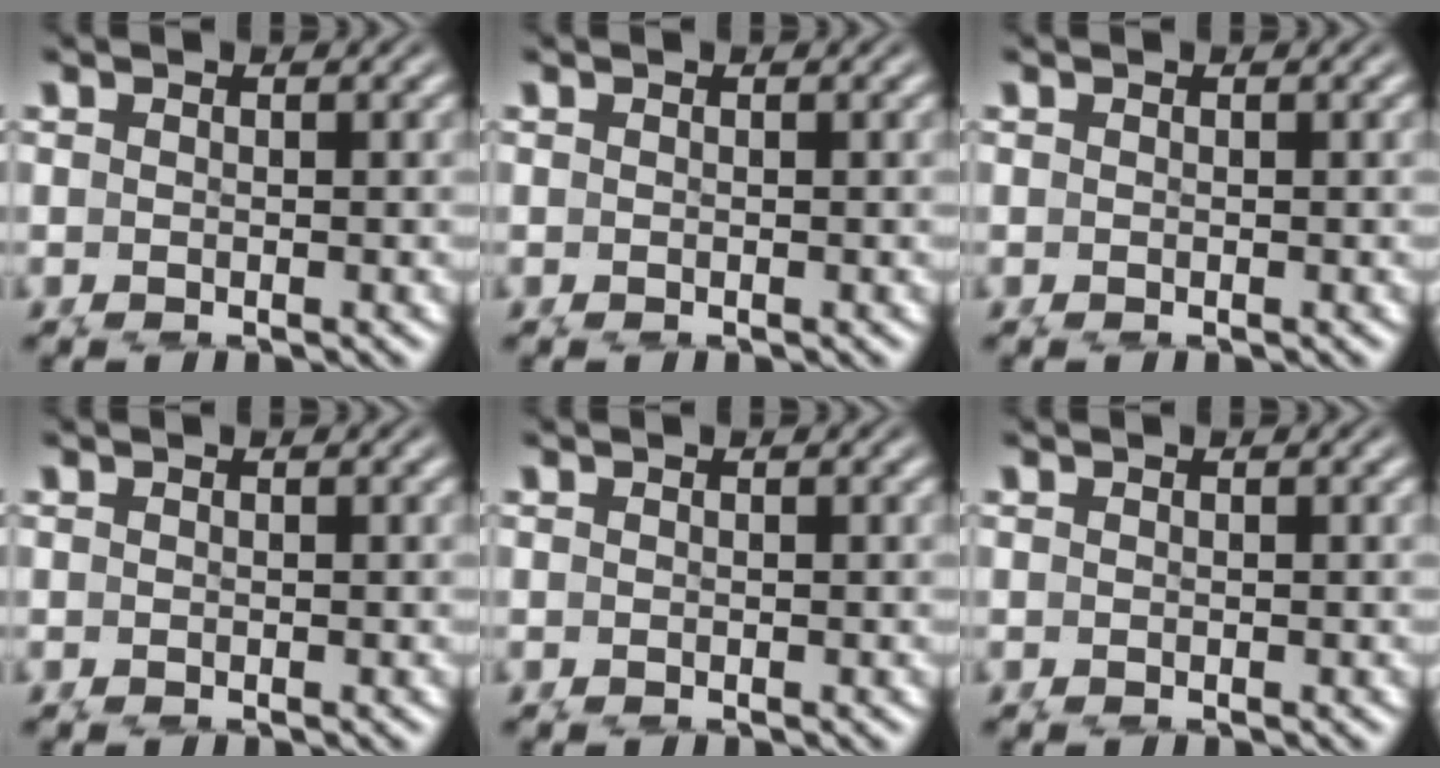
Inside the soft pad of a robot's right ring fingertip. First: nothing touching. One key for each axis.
{"total": 0.0}
{"total": 0.0}
{"total": 0.0}
{"total": 0.0}
{"total": 0.0}